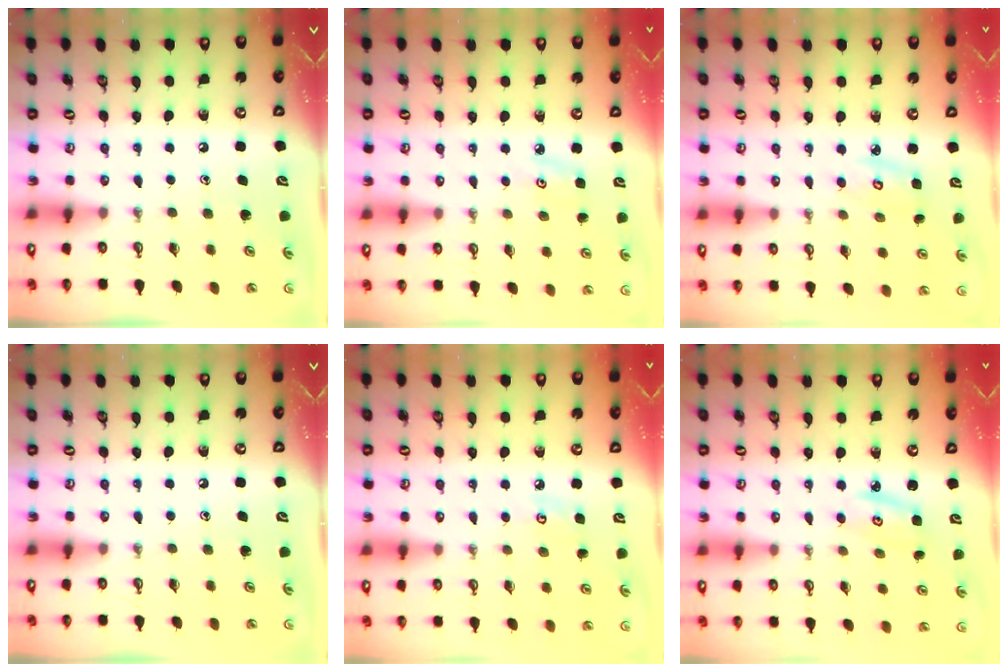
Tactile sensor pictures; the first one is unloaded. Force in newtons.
{"total": 3.1, "press": 3.1, "slide": 0.4}
{"total": 4.9, "press": 4.8, "slide": 0.6}
{"total": 0.0}
{"total": 4.9, "press": 4.8, "slide": 0.5}
{"total": 2.7, "press": 2.6, "slide": 0.3}